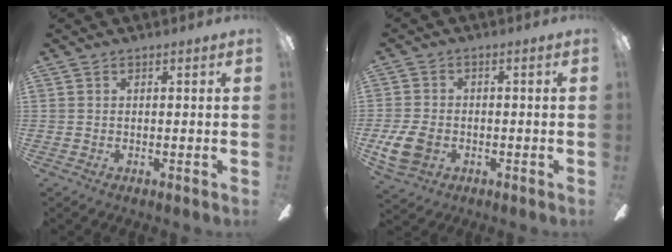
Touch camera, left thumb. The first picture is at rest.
{"total": 7.6, "force": [-2.4, 5.4, 4.8], "torque": [-0.098, 0.006, -0.042]}